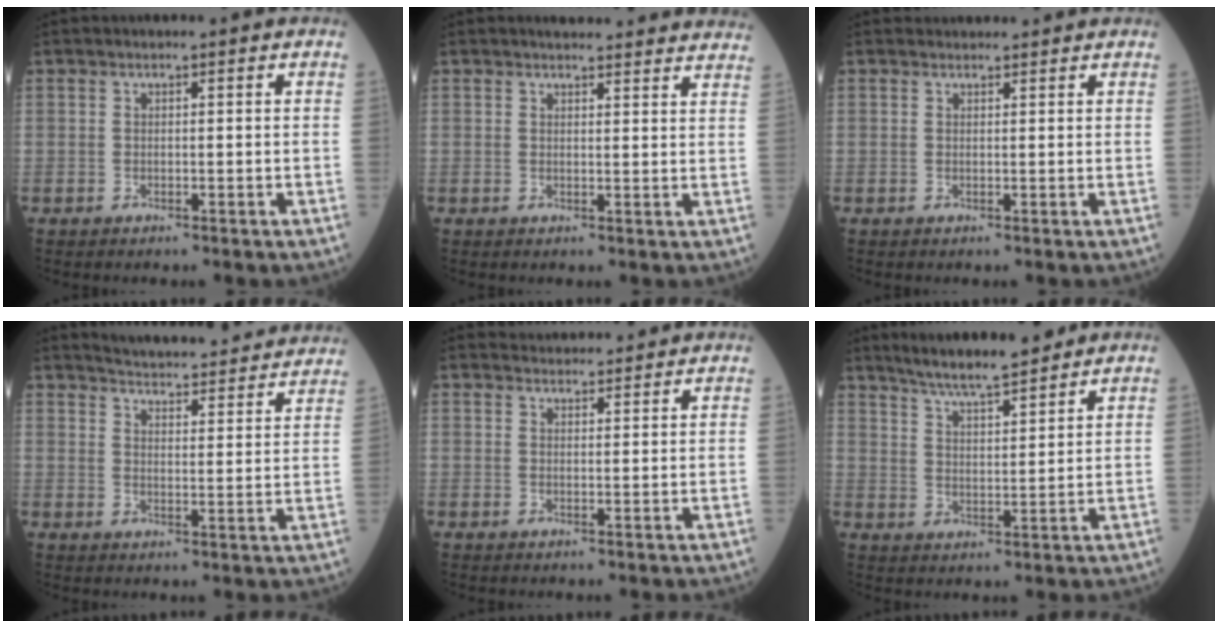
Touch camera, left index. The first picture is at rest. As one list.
[{"total": 16.2, "force": [15.4, 1.8, 4.6], "torque": [-0.043, -0.004, 0.170]}, {"total": 2.7, "force": [2.7, 0.2, 0.2], "torque": [-0.006, 0.024, 0.041]}, {"total": 20.9, "force": [19.9, 2.0, 6.1], "torque": [-0.084, -0.021, 0.245]}, {"total": 4.5, "force": [4.5, 0.4, 0.3], "torque": [-0.012, 0.024, 0.065]}, {"total": 10.1, "force": [8.8, 0.9, 5.0], "torque": [-0.083, 0.014, 0.147]}]